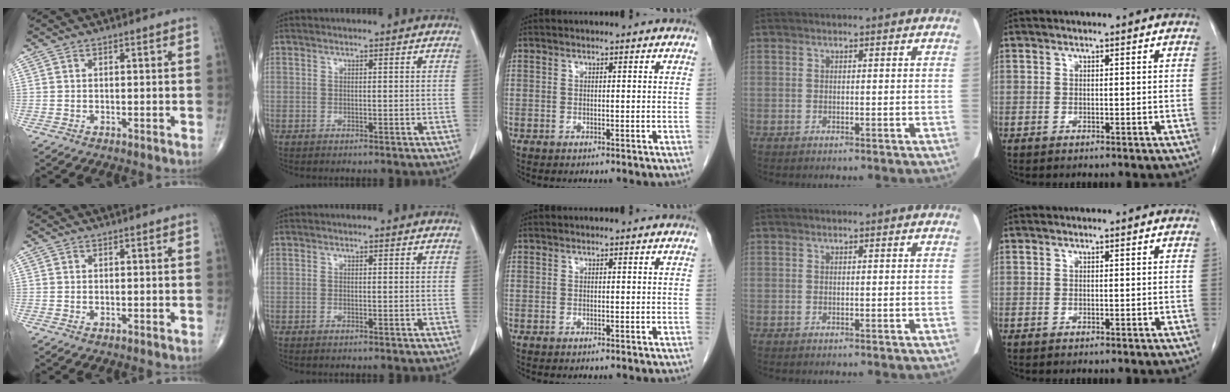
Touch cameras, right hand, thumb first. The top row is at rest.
{}